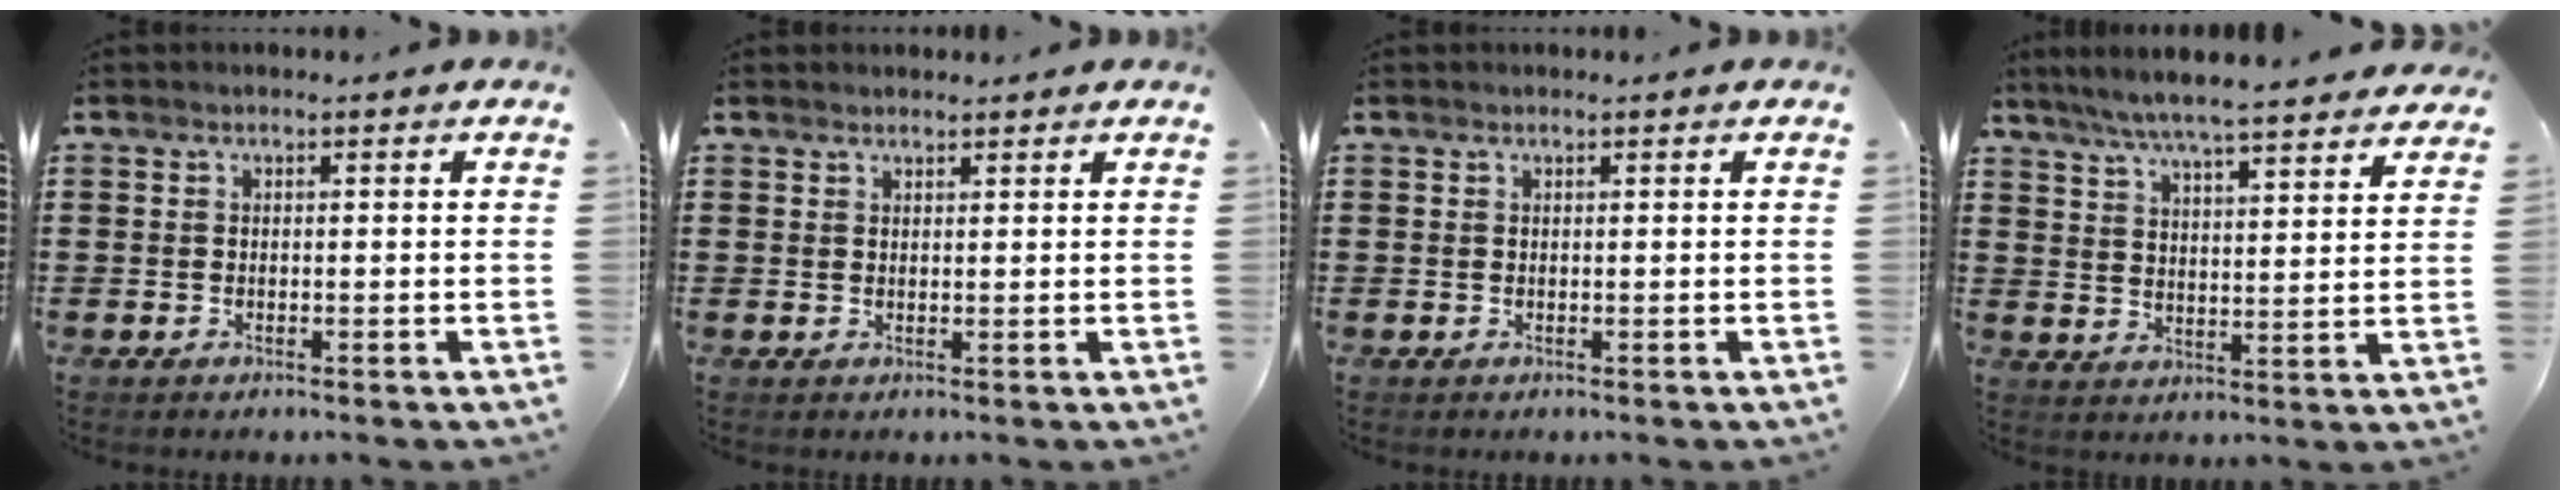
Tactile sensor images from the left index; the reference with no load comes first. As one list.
[{"total": 1.1, "force": [1.1, 0.3, 0.0], "torque": [-0.002, 0.001, 0.021]}, {"total": 0.0}, {"total": 6.3, "force": [5.8, -0.1, 2.4], "torque": [-0.070, -0.030, 0.101]}]